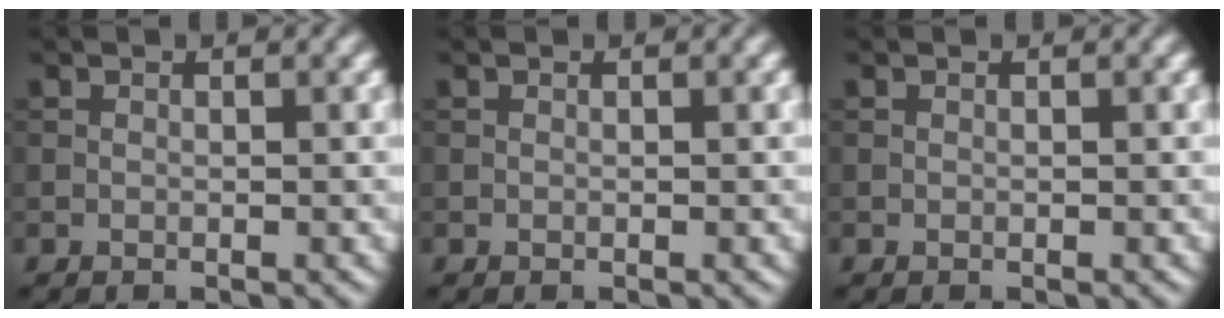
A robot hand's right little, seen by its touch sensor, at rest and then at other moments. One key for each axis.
{"total": 0.0}
{"total": 0.0}